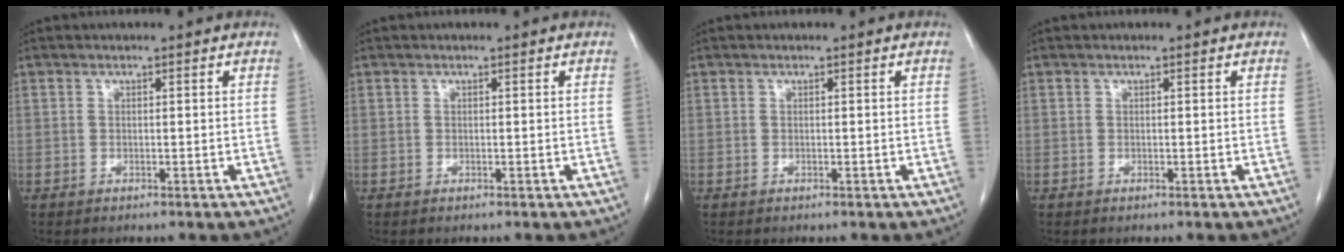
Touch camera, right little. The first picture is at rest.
{"total": 0.0}
{"total": 0.0}
{"total": 0.0}